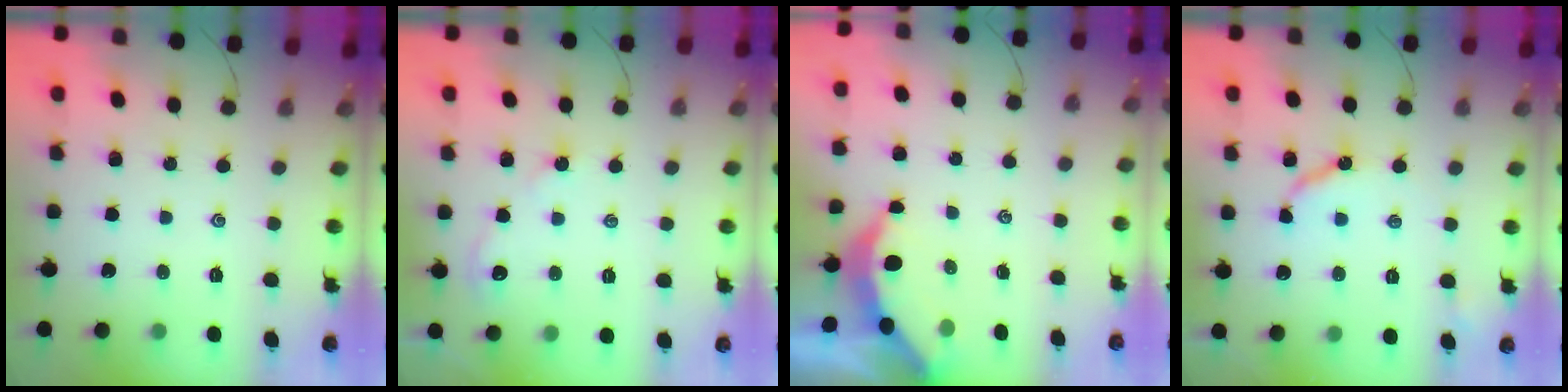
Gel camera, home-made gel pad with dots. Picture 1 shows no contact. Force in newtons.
{"total": 3.3, "press": 3.3, "slide": 0.5}
{"total": 3.7, "press": 3.7, "slide": 0.4}
{"total": 7.2, "press": 7.2, "slide": 0.5}